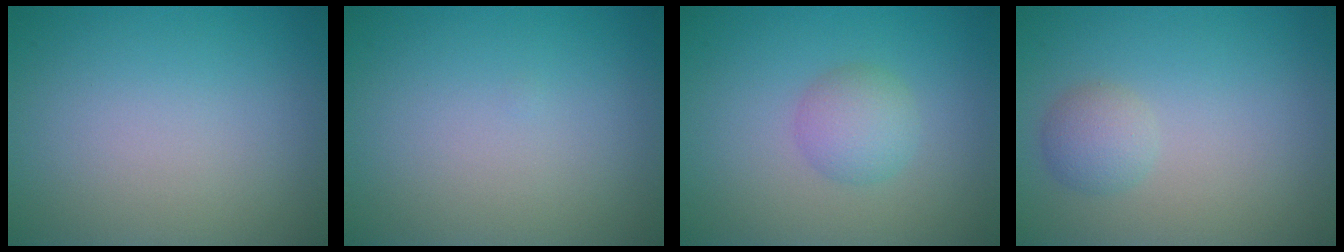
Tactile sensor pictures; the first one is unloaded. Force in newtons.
{"total": 0.0}
{"total": 2.4, "press": 2.4, "slide": 0.0}
{"total": 1.8, "press": 1.8, "slide": 0.1}